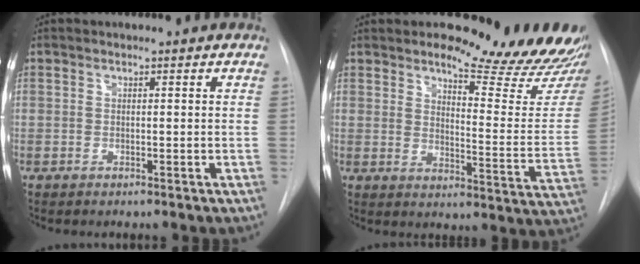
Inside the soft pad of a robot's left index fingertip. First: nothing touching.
{"total": 17.5, "force": [15.5, 2.7, 7.6], "torque": [-0.088, -0.095, 0.180]}